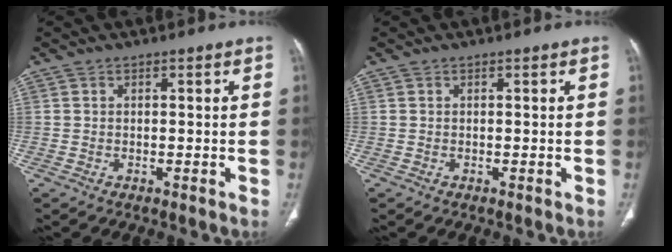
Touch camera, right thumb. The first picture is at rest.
{"total": 0.0}